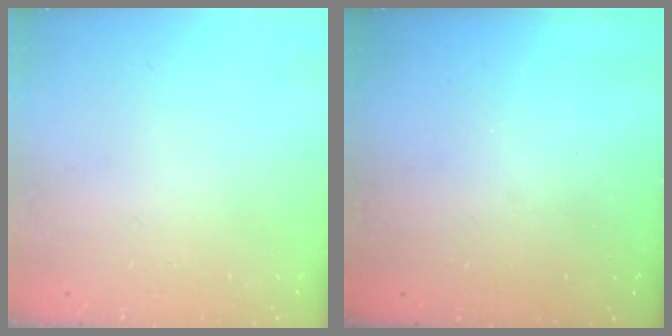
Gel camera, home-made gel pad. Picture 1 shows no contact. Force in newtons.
{"total": 2.9, "press": 2.9, "slide": 0.3}